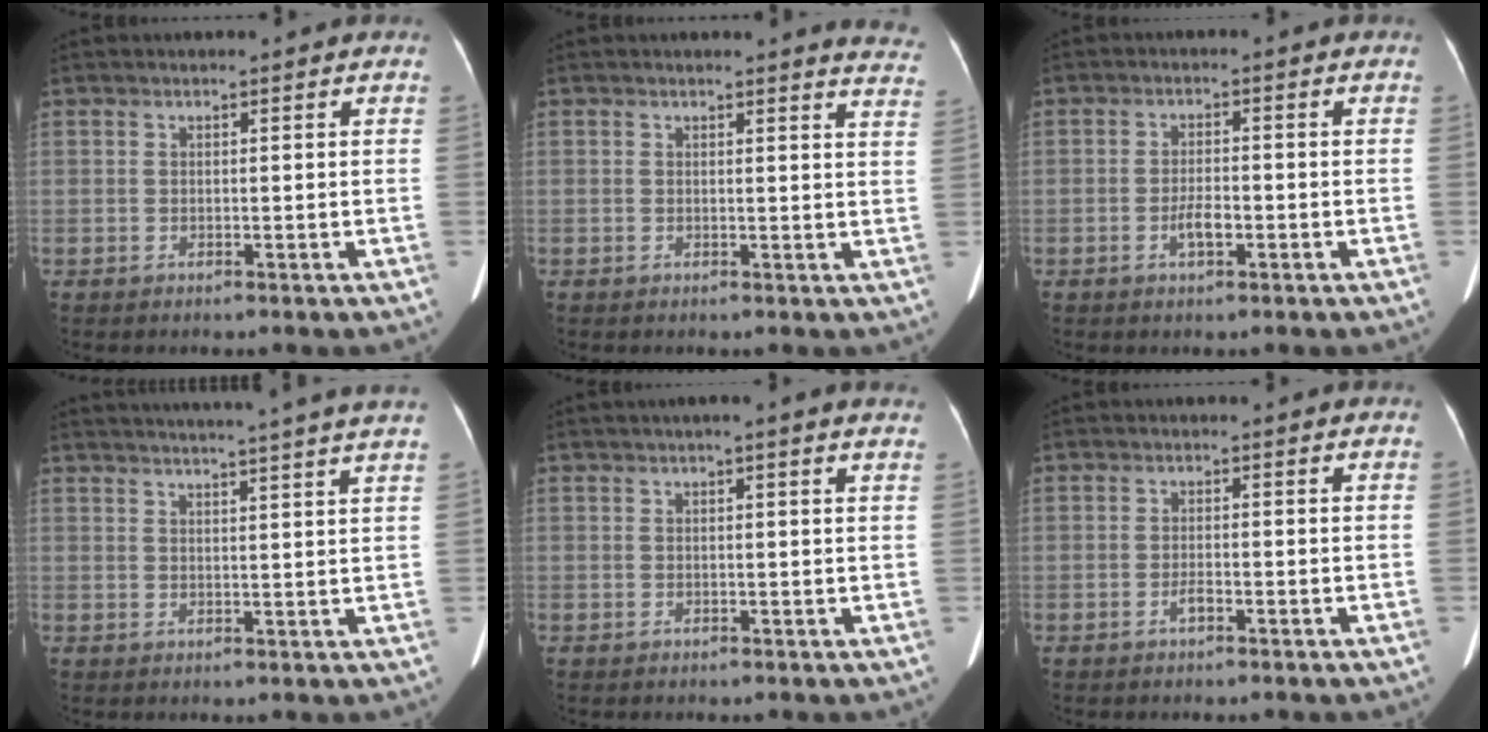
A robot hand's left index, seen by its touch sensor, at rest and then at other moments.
{"total": 5.4, "force": [5.2, 0.9, 0.7], "torque": [0.005, -0.035, 0.018]}
{"total": 2.9, "force": [-1.2, 0.9, 2.5], "torque": [-0.048, 0.002, -0.021]}
{"total": 16.9, "force": [15.3, -1.6, 7.1], "torque": [-0.117, -0.019, 0.188]}
{"total": 2.7, "force": [1.9, 0.2, 2.0], "torque": [-0.025, 0.024, 0.020]}
{"total": 1.1, "force": [-0.6, 0.3, 0.8], "torque": [-0.018, 0.000, -0.010]}